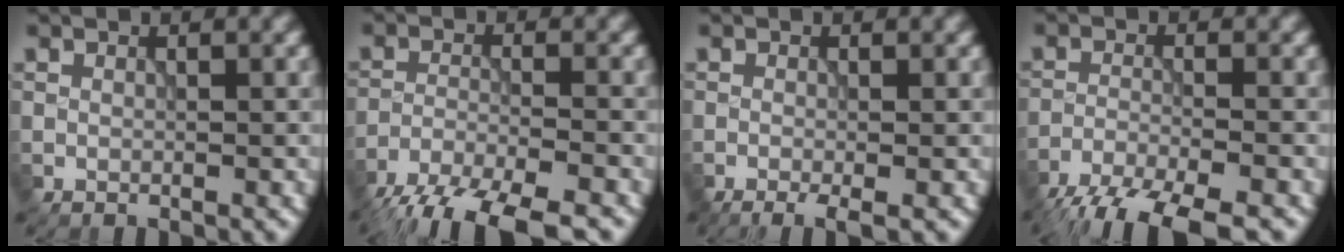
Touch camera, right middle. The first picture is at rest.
{"total": 9.3, "force": [-8.1, 2.1, 4.2], "torque": [-0.073, -0.028, -0.132]}
{"total": 1.9, "force": [-1.0, 0.4, 1.5], "torque": [-0.025, -0.005, -0.021]}
{"total": 8.4, "force": [-7.3, 1.6, 3.9], "torque": [-0.072, -0.031, -0.121]}